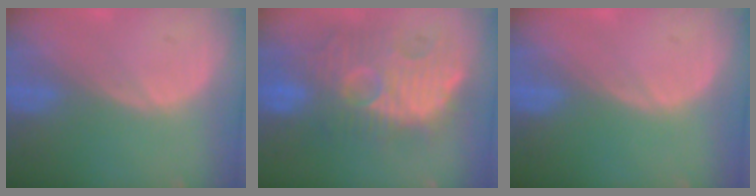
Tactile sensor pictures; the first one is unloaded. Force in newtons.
{"total": 12.4, "press": 12.0, "slide": 3.4}
{"total": 0.0}